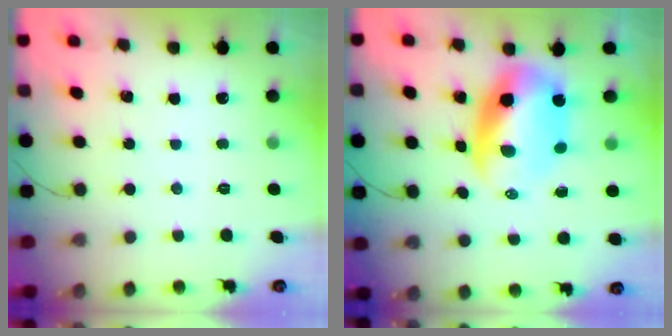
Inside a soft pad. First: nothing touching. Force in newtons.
{"total": 10.5, "press": 10.2, "slide": 2.4}